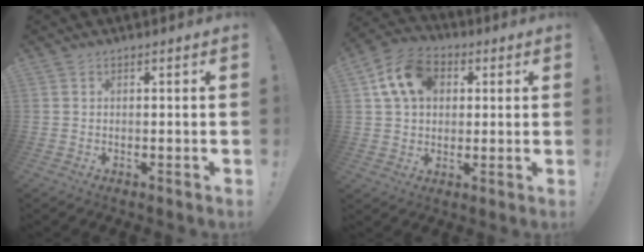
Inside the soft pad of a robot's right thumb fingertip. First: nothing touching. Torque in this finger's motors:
{"motor_torque": [1.04, 1.36, 0.18, -0.07, 0.19]}